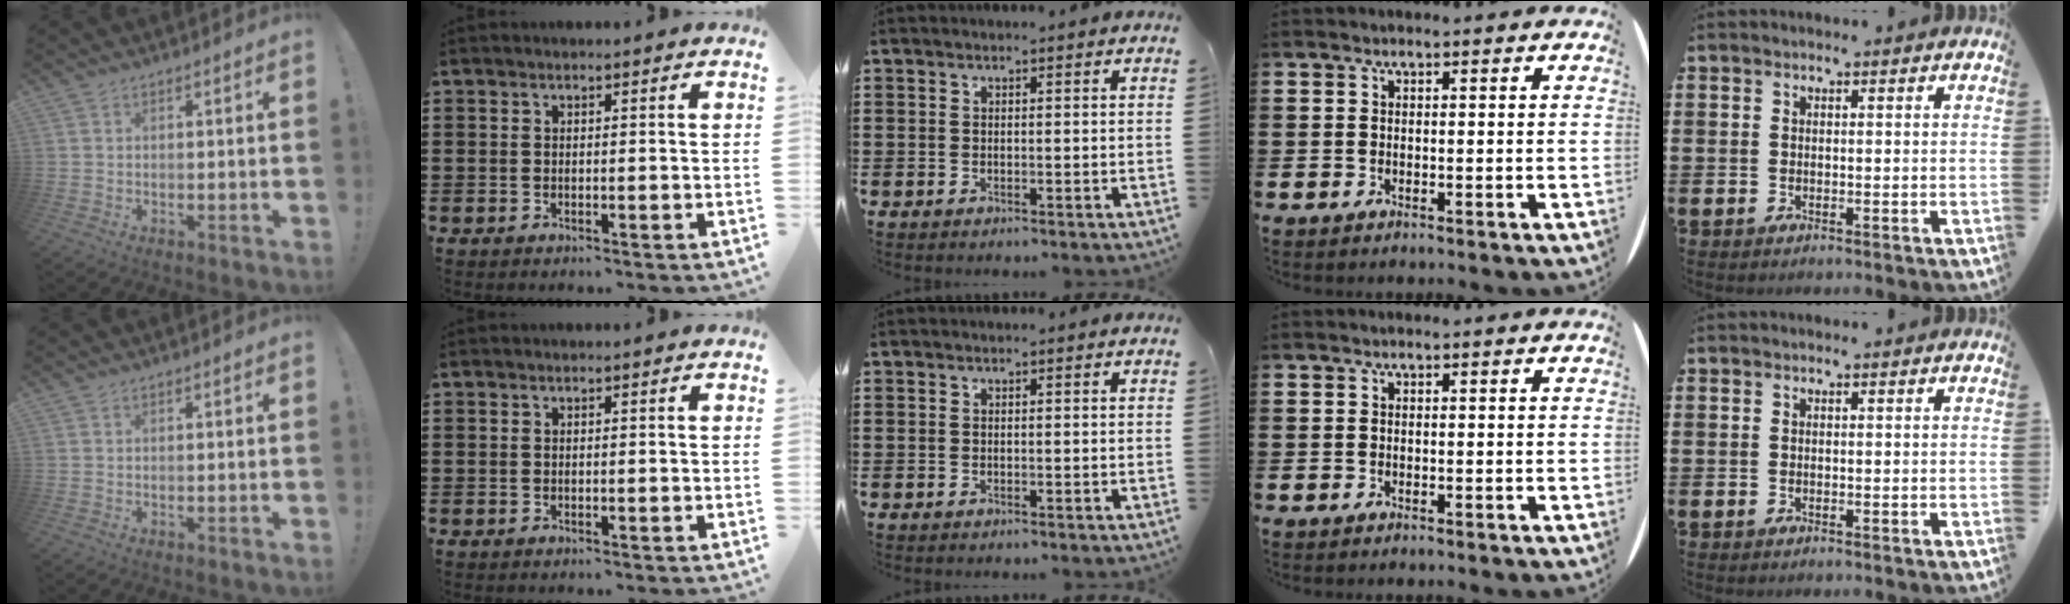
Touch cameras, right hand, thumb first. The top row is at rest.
{}